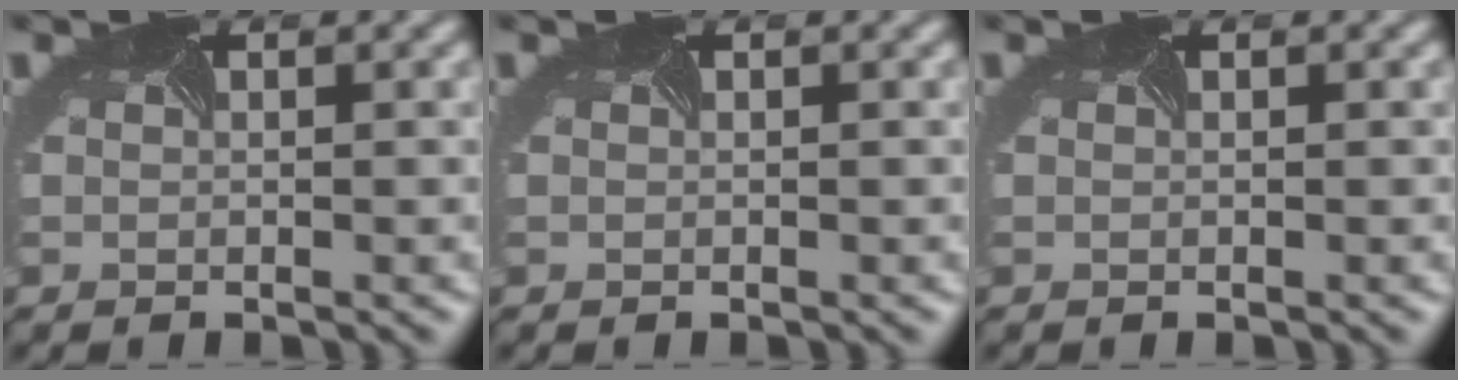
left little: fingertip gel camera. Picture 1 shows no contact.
{"total": 0.0}
{"total": 0.0}